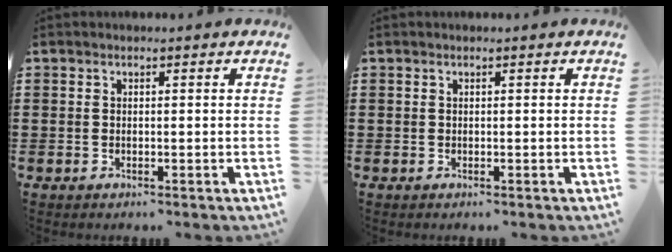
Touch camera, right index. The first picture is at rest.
{"total": 0.0}